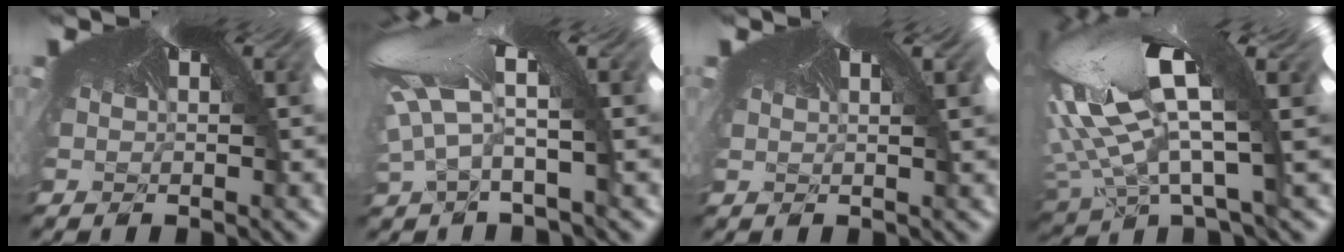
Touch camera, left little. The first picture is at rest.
{"total": 4.3, "force": [-3.4, -2.5, 1.0], "torque": [-0.081, -0.035, -0.018]}
{"total": 0.0}
{"total": 5.9, "force": [-4.3, -0.3, 4.0], "torque": [-0.137, -0.067, -0.049]}